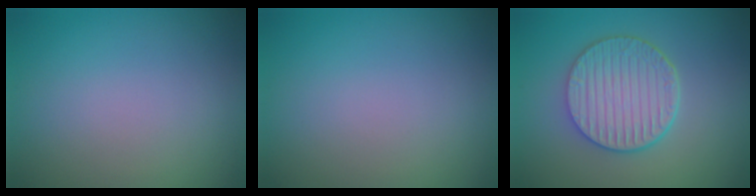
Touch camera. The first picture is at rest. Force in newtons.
{"total": 0.0}
{"total": 5.9, "press": 4.7, "slide": 3.6}